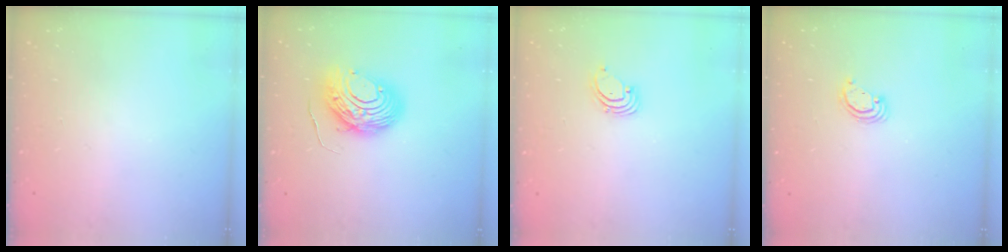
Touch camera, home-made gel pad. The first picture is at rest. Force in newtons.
{"total": 11.1, "press": 11.0, "slide": 1.0}
{"total": 1.5, "press": 1.5, "slide": 0.1}
{"total": 2.5, "press": 2.5, "slide": 0.2}